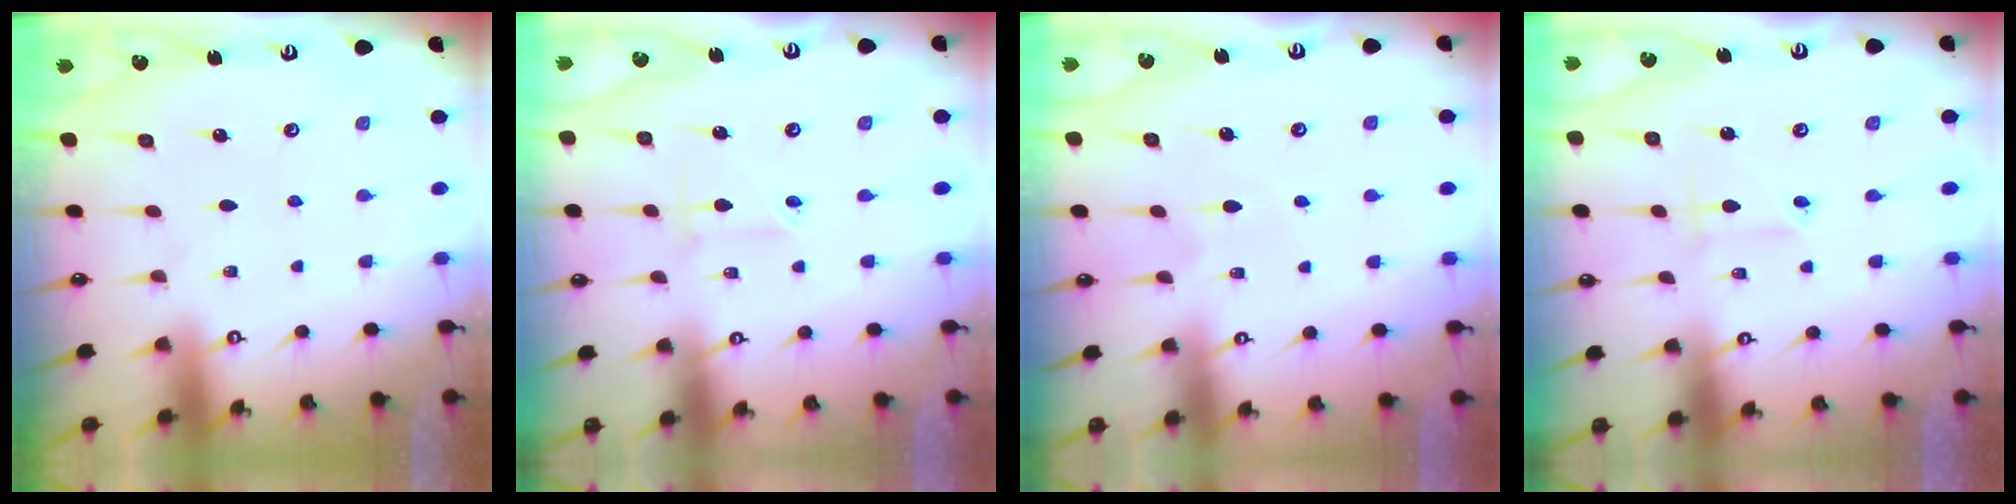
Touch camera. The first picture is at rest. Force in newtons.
{"total": 2.3, "press": 2.3, "slide": 0.4}
{"total": 4.7, "press": 4.7, "slide": 0.6}
{"total": 2.5, "press": 2.5, "slide": 0.1}